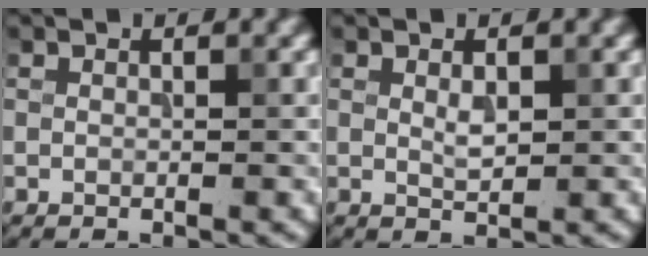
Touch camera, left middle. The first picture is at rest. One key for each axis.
{"total": 1.3, "fx": 0.4, "fy": 0.6, "fz": 1.1, "tx": -0.023, "ty": -0.001, "tz": 0.010}